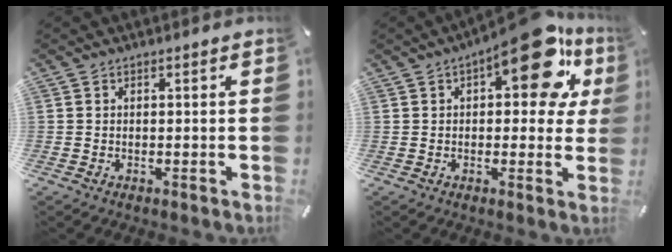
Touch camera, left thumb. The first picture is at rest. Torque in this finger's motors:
{"motor_torque": [2.50, 2.50, 1.64, -1.13, 0.18]}